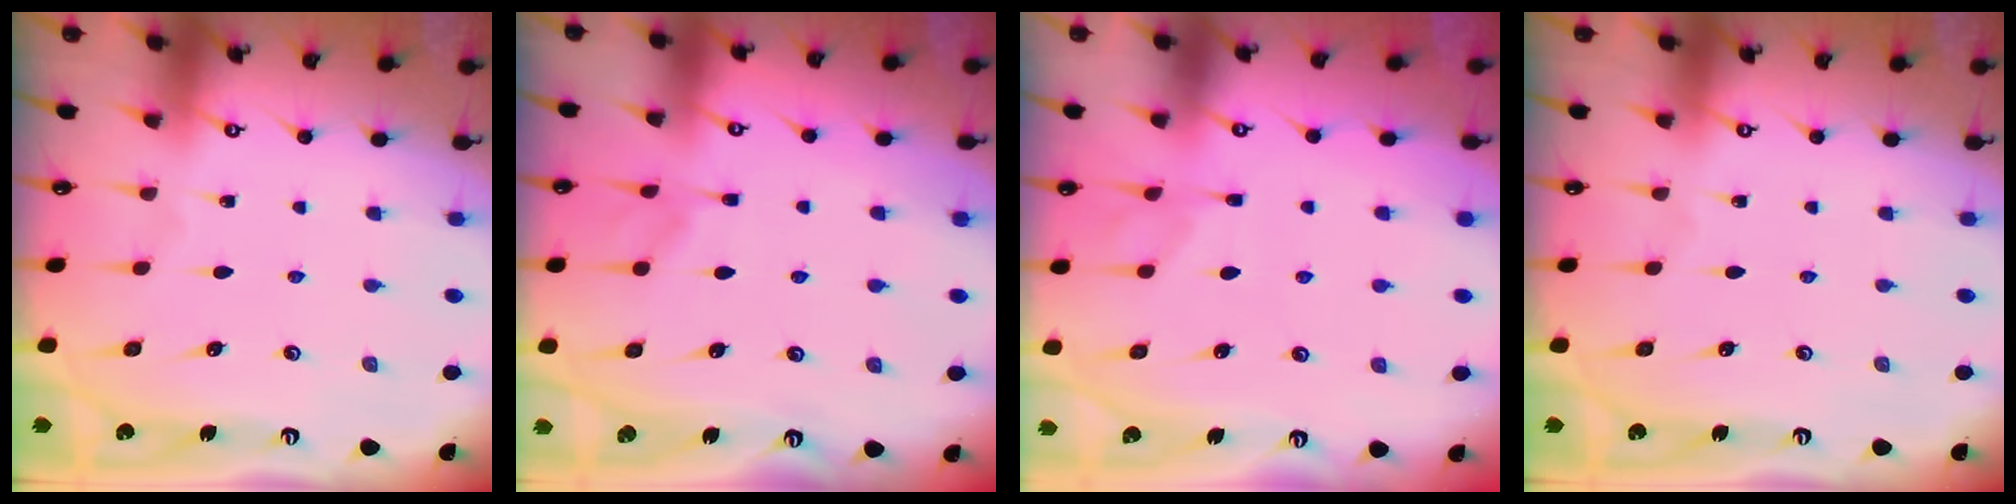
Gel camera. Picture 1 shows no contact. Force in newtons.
{"total": 3.5, "press": 3.5, "slide": 0.4}
{"total": 1.6, "press": 1.0, "slide": 1.2}
{"total": 0.0}